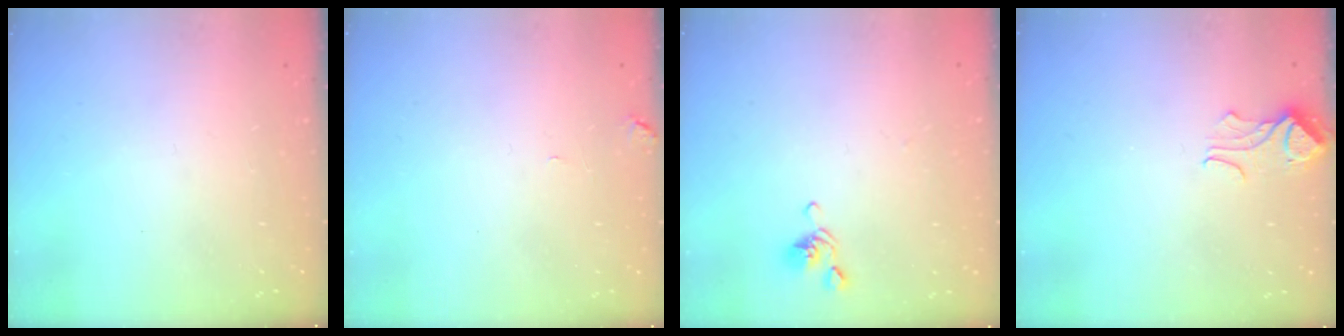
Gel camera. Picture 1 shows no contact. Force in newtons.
{"total": 0.0}
{"total": 2.7, "press": 2.6, "slide": 0.6}
{"total": 1.8, "press": 1.7, "slide": 0.7}